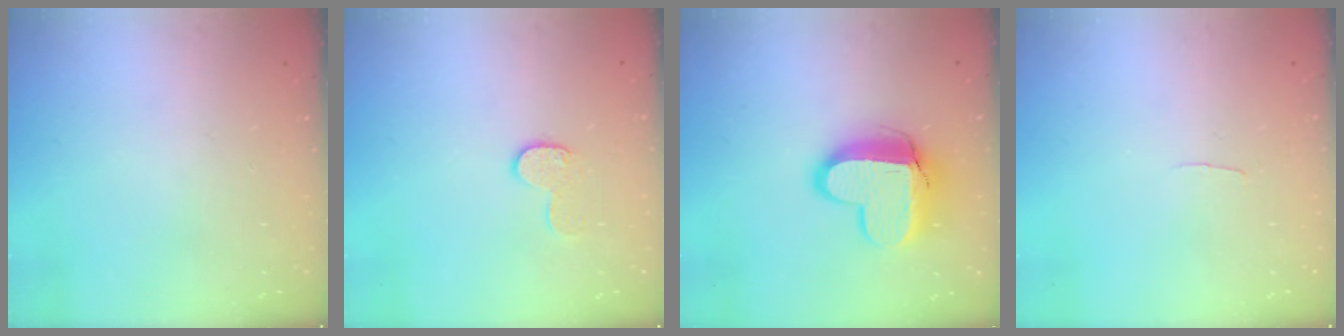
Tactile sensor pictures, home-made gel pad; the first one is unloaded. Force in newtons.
{"total": 8.0, "press": 8.0, "slide": 0.2}
{"total": 12.3, "press": 12.2, "slide": 1.3}
{"total": 2.0, "press": 2.0, "slide": 0.2}